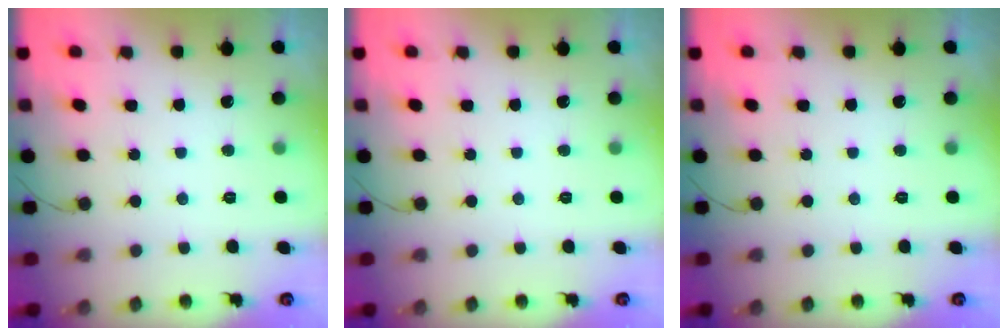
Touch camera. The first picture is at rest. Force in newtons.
{"total": 0.0}
{"total": 0.0}